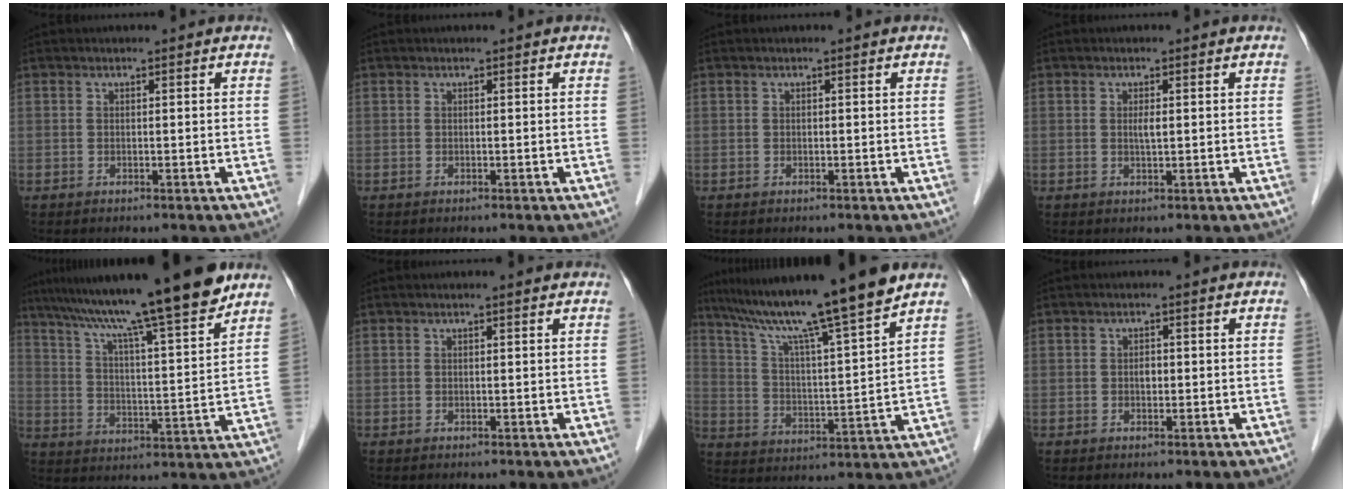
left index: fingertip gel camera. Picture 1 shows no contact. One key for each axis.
{"total": 0.0}
{"total": 0.0}
{"total": 1.3, "fx": 0.2, "fy": 0.2, "fz": 1.3, "tx": -0.026, "ty": -0.001, "tz": 0.002}
{"total": 20.2, "fx": 16.2, "fy": 0.0, "fz": 12.0, "tx": -0.193, "ty": 0.010, "tz": 0.250}
{"total": 0.9, "fx": 0.6, "fy": 0.0, "fz": 0.6, "tx": -0.013, "ty": 0.008, "tz": 0.010}
{"total": 17.2, "fx": 13.9, "fy": -1.8, "fz": 9.9, "tx": -0.168, "ty": -0.003, "tz": 0.225}
{"total": 1.2, "fx": -0.1, "fy": 0.8, "fz": 0.9, "tx": -0.016, "ty": 0.002, "tz": -0.002}